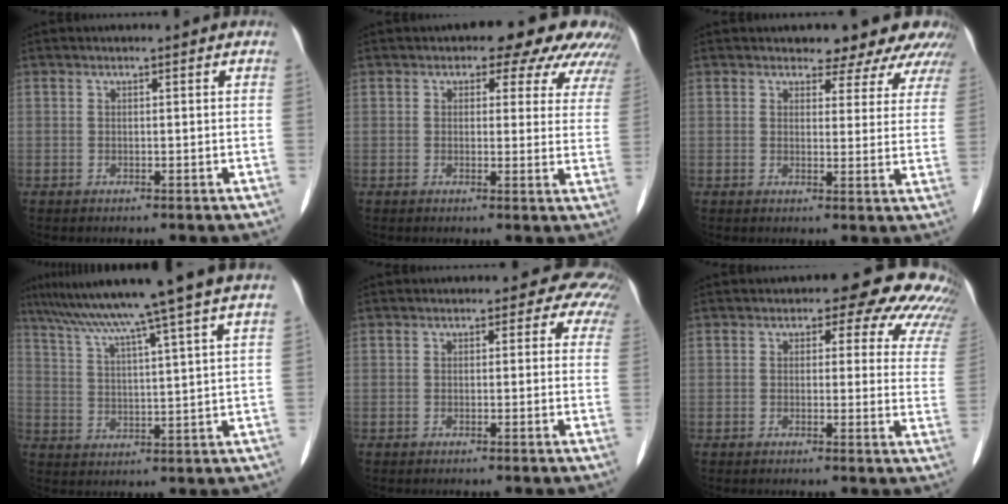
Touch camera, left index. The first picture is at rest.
{"total": 9.9, "force": [7.7, 4.4, 4.3], "torque": [-0.024, 0.012, 0.060]}
{"total": 11.3, "force": [10.1, 4.2, 2.9], "torque": [0.002, -0.009, 0.086]}
{"total": 15.6, "force": [12.5, -2.6, 9.0], "torque": [-0.148, 0.001, 0.179]}
{"total": 4.0, "force": [2.8, 2.6, 1.2], "torque": [0.013, 0.003, -0.003]}
{"total": 11.9, "force": [8.8, 5.2, 5.9], "torque": [-0.034, 0.010, 0.068]}